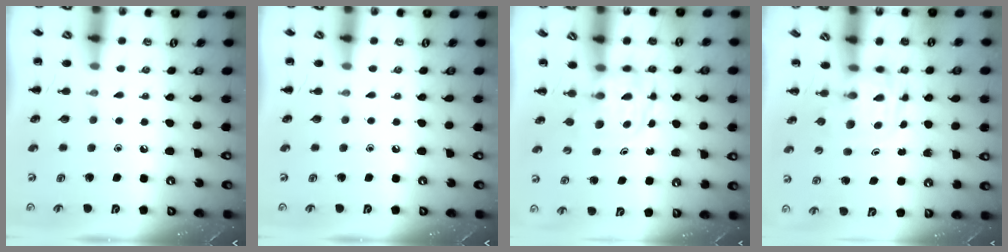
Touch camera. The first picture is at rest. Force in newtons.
{"total": 0.0}
{"total": 3.7, "press": 3.7, "slide": 0.3}
{"total": 3.3, "press": 3.3, "slide": 0.5}